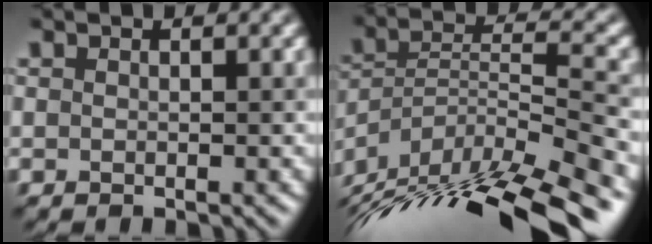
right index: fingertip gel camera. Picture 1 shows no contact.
{"total": 15.1, "force": [-12.1, 3.0, 8.6], "torque": [-0.131, 0.028, -0.186]}